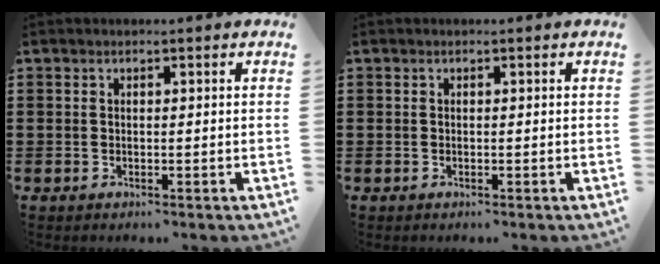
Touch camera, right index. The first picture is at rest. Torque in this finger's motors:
{"motor_torque": [0.29, 0.58, 0.05, 0.02]}